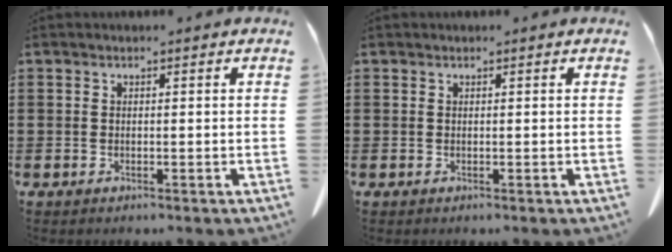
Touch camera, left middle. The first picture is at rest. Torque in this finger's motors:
{"motor_torque": [-0.09, 0.34, -0.03, 0.01]}